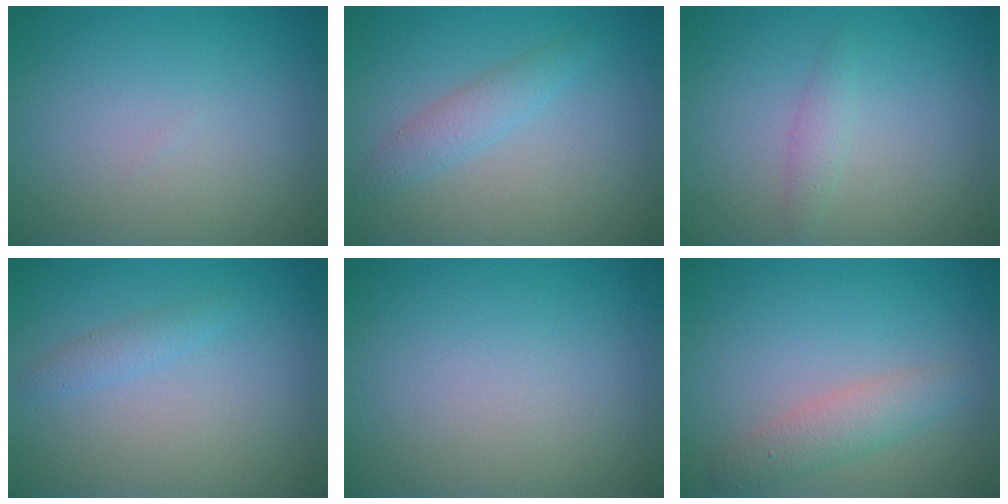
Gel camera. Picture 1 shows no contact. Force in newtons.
{"total": 2.0, "press": 2.0, "slide": 0.0}
{"total": 1.2, "press": 1.2, "slide": 0.0}
{"total": 1.2, "press": 1.2, "slide": 0.1}
{"total": 0.0}
{"total": 2.6, "press": 2.6, "slide": 0.2}